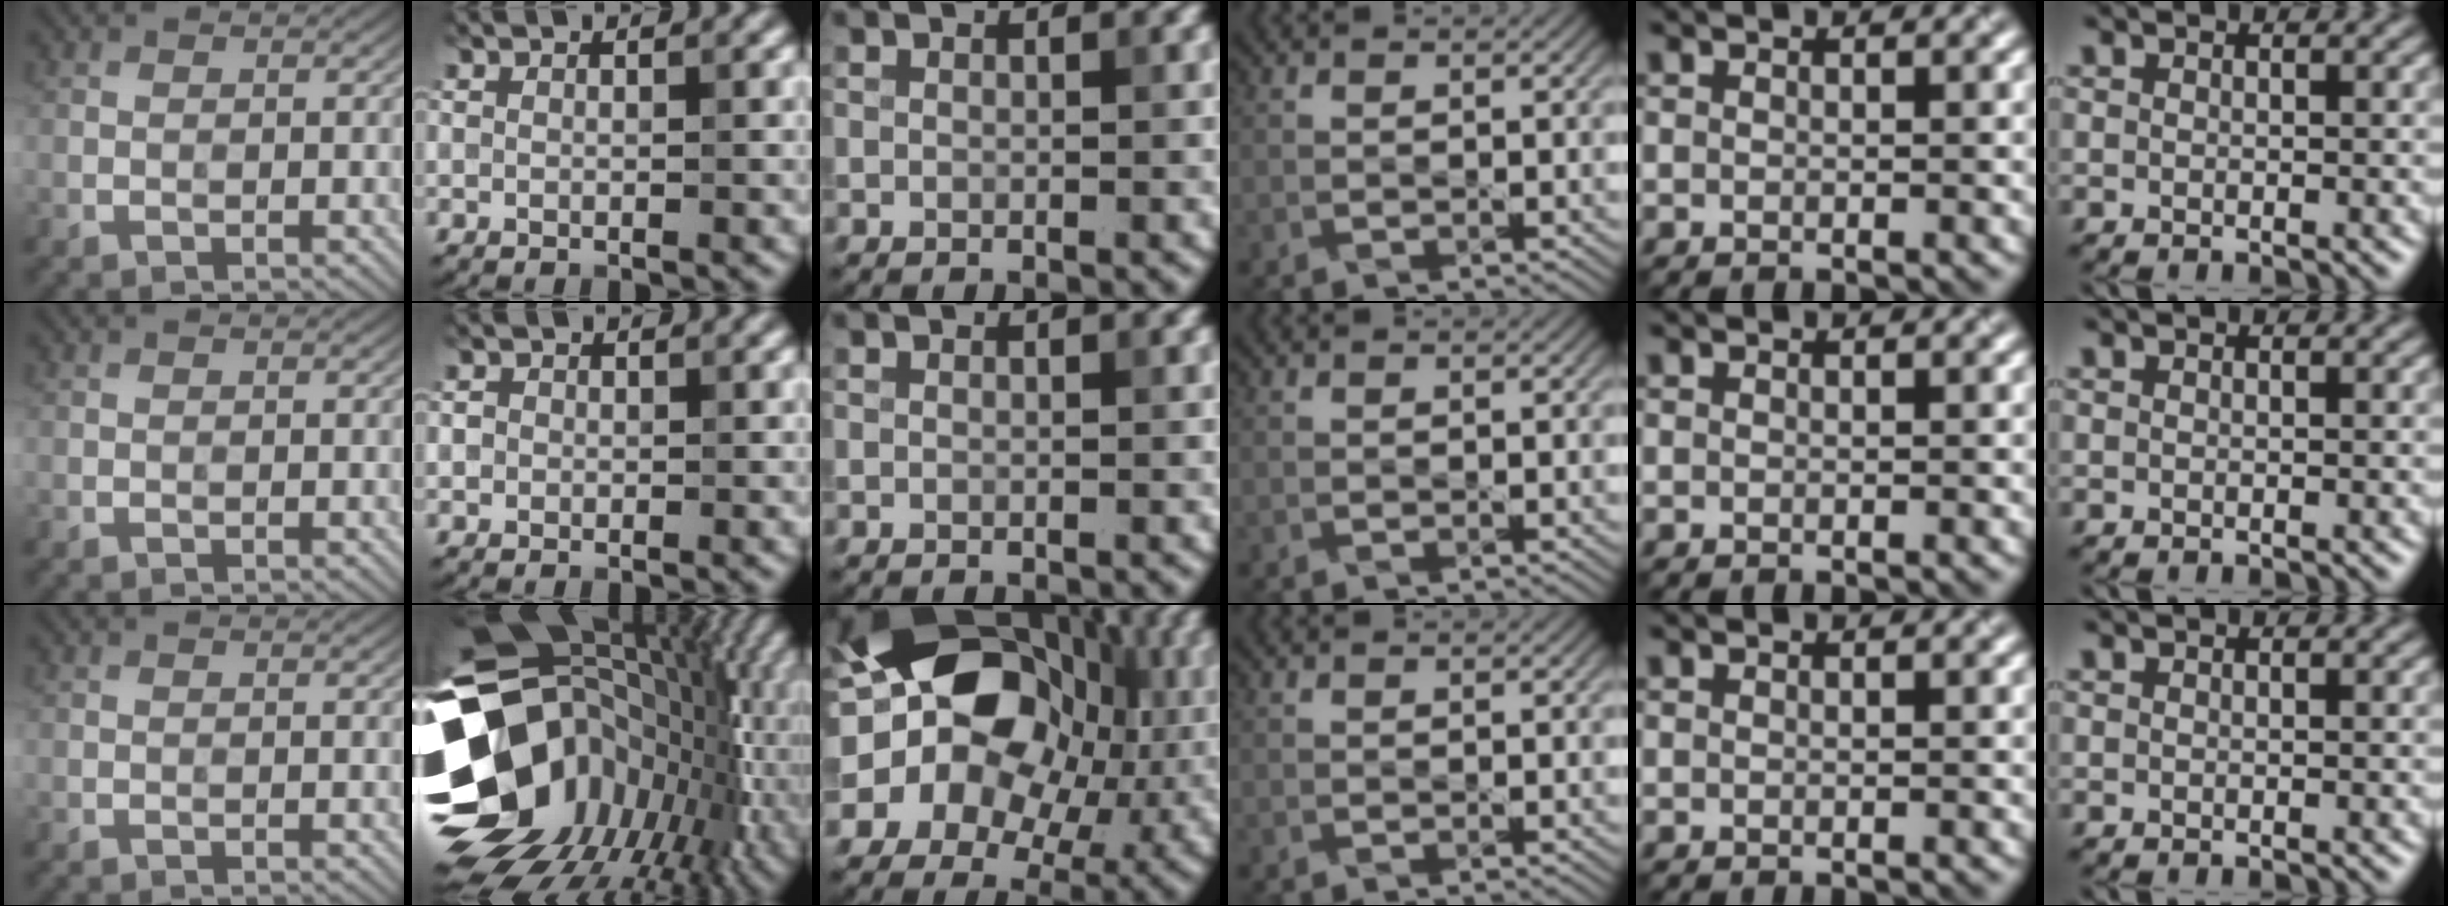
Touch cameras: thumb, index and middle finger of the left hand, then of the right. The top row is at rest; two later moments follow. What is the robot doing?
{"motion": "dispense", "object": "soap dispenser"}